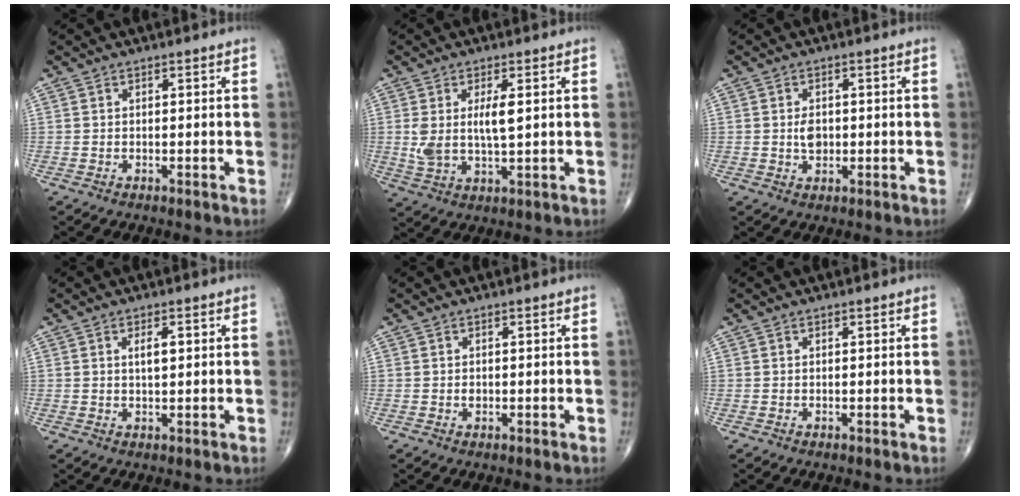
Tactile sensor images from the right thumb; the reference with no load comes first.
{"total": 7.1, "force": [1.3, 2.6, 6.5], "torque": [-0.133, -0.009, 0.032]}
{"total": 3.0, "force": [-0.1, 2.1, 2.2], "torque": [-0.029, 0.000, 0.000]}
{"total": 2.5, "force": [0.6, 1.0, 2.2], "torque": [-0.039, -0.001, 0.010]}
{"total": 0.9, "force": [-0.1, 0.7, 0.5], "torque": [-0.007, 0.001, -0.002]}
{"total": 0.0}